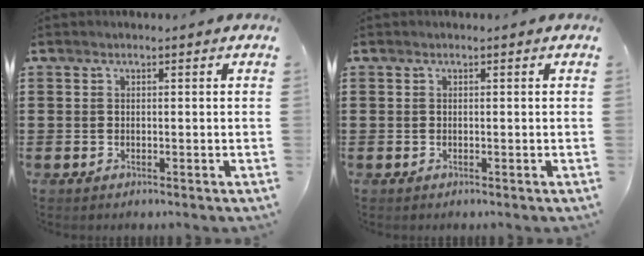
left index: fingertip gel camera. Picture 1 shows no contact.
{"total": 0.0}